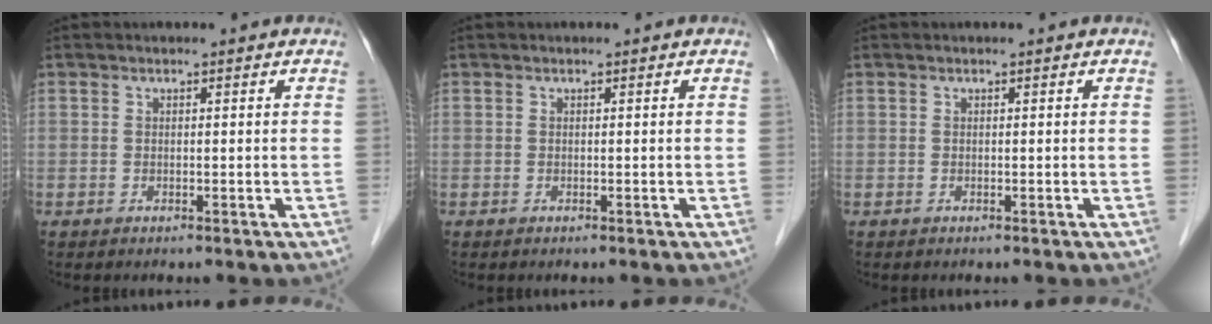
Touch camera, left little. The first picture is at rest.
{"total": 0.0}
{"total": 0.0}